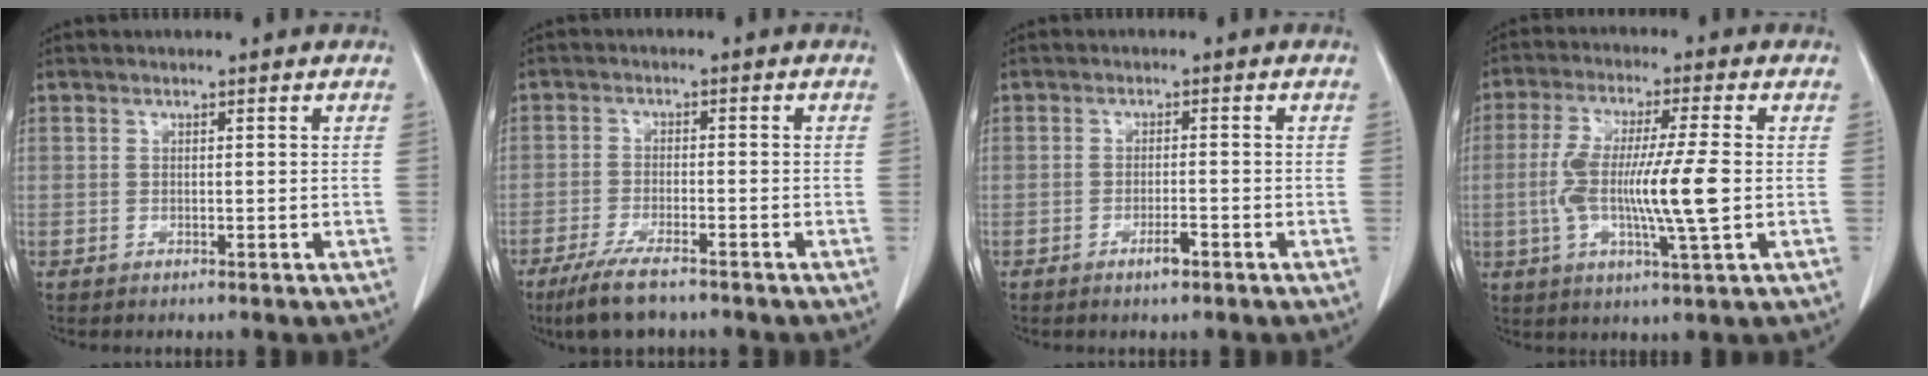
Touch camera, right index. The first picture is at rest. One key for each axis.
{"total": 7.4, "fx": -5.6, "fy": 1.3, "fz": 4.7, "tx": -0.087, "ty": -0.017, "tz": -0.095}
{"total": 2.3, "fx": -1.4, "fy": 0.4, "fz": 1.8, "tx": -0.029, "ty": 0.000, "tz": -0.022}
{"total": 11.9, "fx": -1.1, "fy": 0.6, "fz": 11.9, "tx": -0.232, "ty": -0.003, "tz": -0.024}